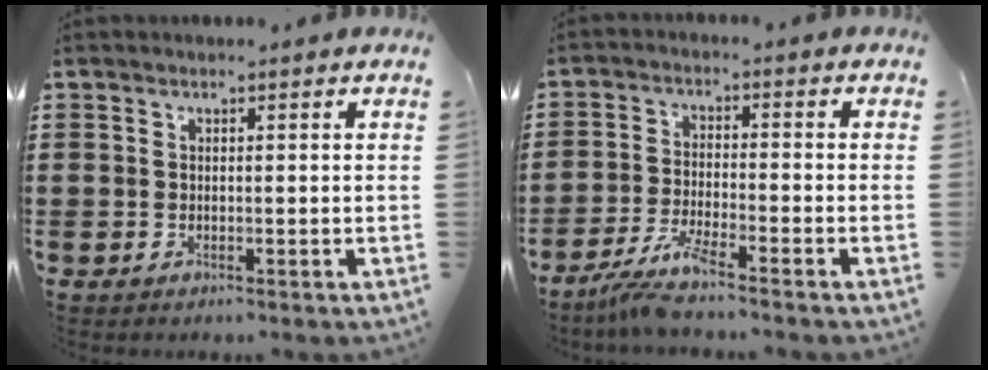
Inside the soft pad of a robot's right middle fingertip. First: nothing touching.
{"total": 5.1, "force": [-4.3, -0.2, 2.8], "torque": [-0.068, -0.018, -0.084]}